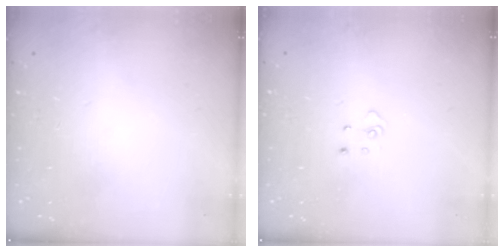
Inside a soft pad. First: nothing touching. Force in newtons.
{"total": 3.2, "press": 3.2, "slide": 0.2}